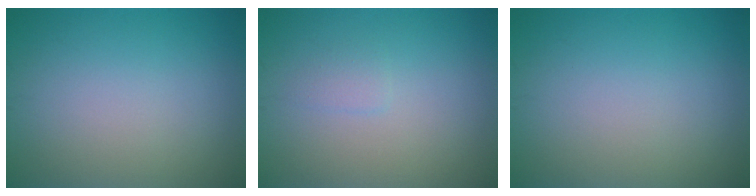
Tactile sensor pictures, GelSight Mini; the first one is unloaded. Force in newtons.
{"total": 0.9, "press": 0.9, "slide": 0.1}
{"total": 0.0}